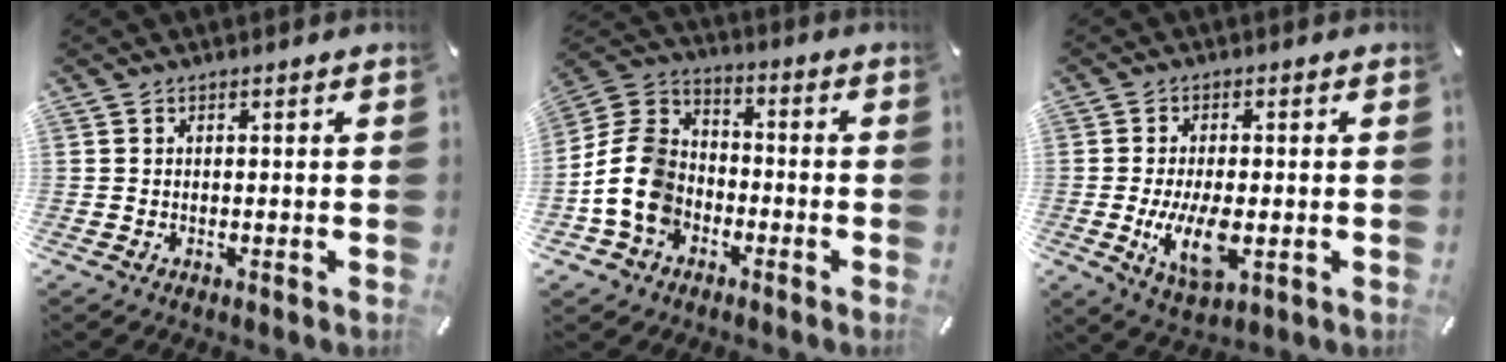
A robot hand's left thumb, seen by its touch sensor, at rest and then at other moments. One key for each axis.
{"total": 13.5, "fx": -4.3, "fy": 11.0, "fz": 6.6, "tx": -0.152, "ty": 0.035, "tz": -0.078}
{"total": 10.0, "fx": -1.9, "fy": 4.6, "fz": 8.6, "tx": -0.176, "ty": -0.014, "tz": -0.029}